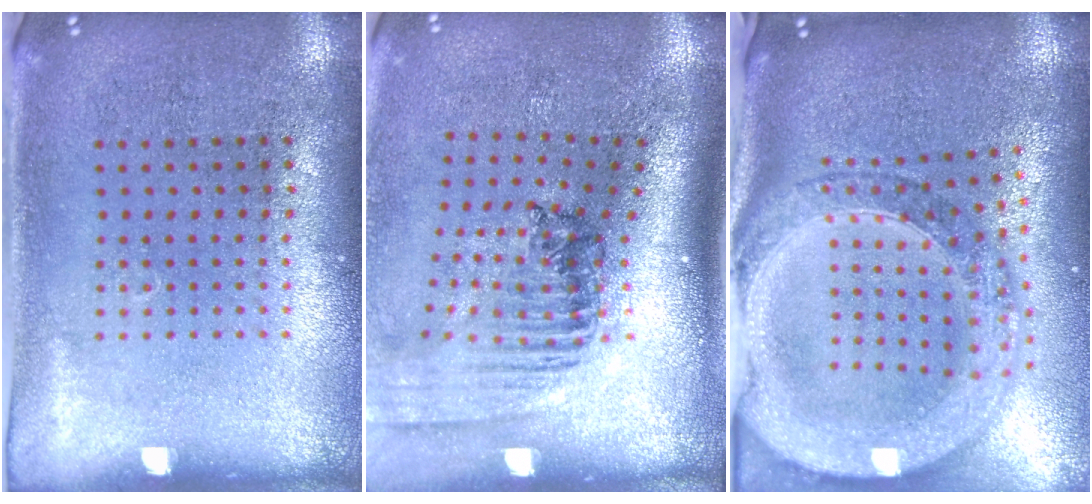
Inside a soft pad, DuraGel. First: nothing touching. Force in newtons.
{"total": 1.7, "press": 1.4, "slide": 1.0}
{"total": 3.0, "press": 2.4, "slide": 1.7}